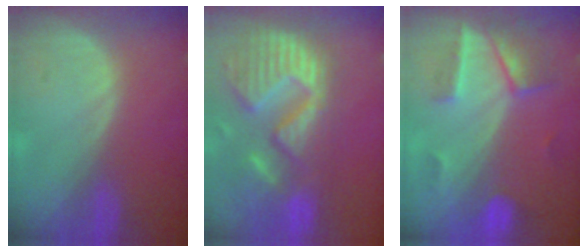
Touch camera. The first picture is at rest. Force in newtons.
{"total": 14.4, "press": 12.0, "slide": 8.0}
{"total": 7.2, "press": 6.4, "slide": 3.4}